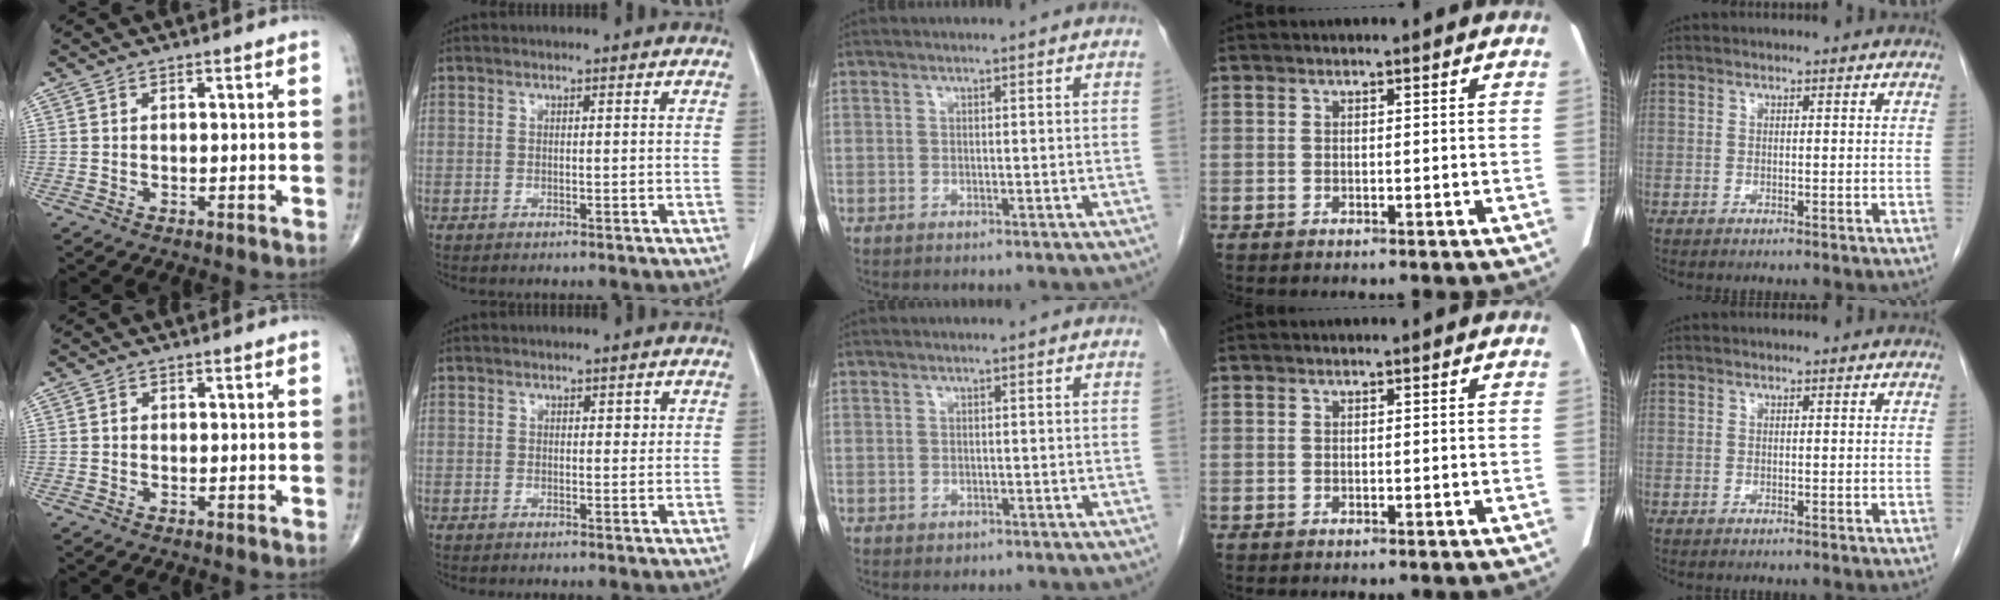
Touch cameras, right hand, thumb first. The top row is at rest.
{"thumb": {"total": 0.7, "force": [-0.1, 0.6, 0.3], "torque": [-0.001, 0.003, -0.005]}, "index": {"total": 1.0, "force": [0.4, 0.7, 0.6], "torque": [-0.002, 0.000, 0.005]}, "middle": {"total": 0.5, "force": [-0.2, 0.5, 0.1], "torque": [-0.006, 0.002, 0.003]}}